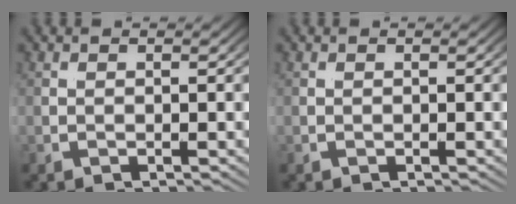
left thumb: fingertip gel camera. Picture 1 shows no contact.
{"total": 0.0}